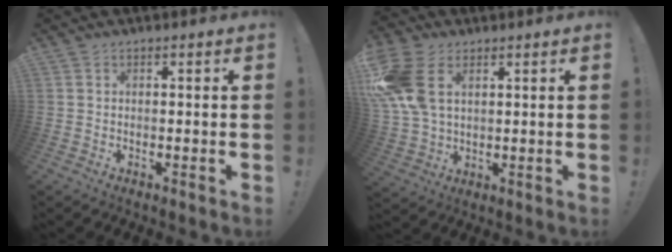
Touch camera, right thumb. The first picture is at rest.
{"total": 13.8, "force": [4.7, 9.1, 9.3], "torque": [-0.183, -0.011, 0.089]}